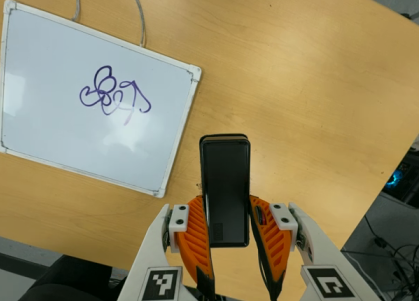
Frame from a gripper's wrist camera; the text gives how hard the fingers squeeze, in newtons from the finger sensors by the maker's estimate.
{"total": 5.5, "left": 4.2, "right": 6.7}